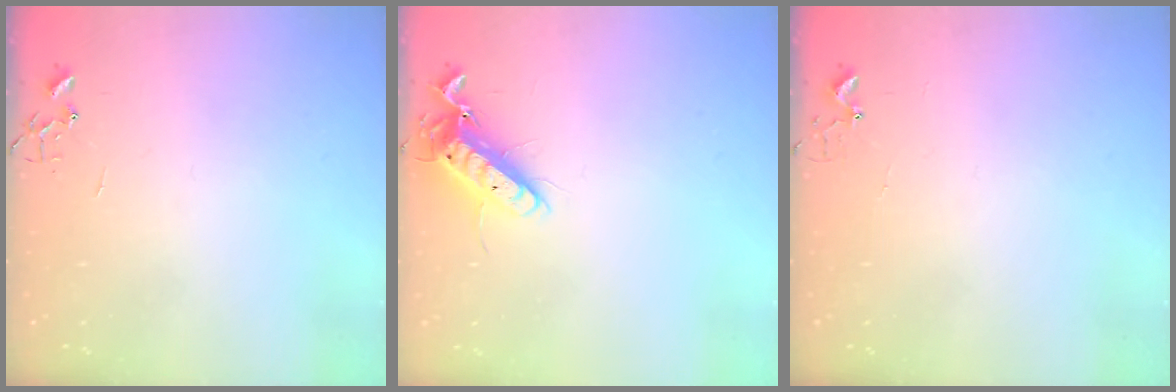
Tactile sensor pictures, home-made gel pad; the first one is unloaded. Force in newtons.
{"total": 12.5, "press": 12.4, "slide": 1.6}
{"total": 4.2, "press": 4.2, "slide": 0.4}